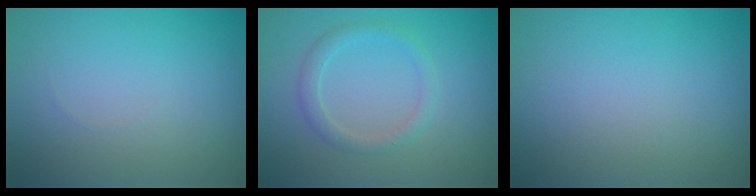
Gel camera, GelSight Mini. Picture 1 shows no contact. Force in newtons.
{"total": 1.9, "press": 1.9, "slide": 0.1}
{"total": 0.0}